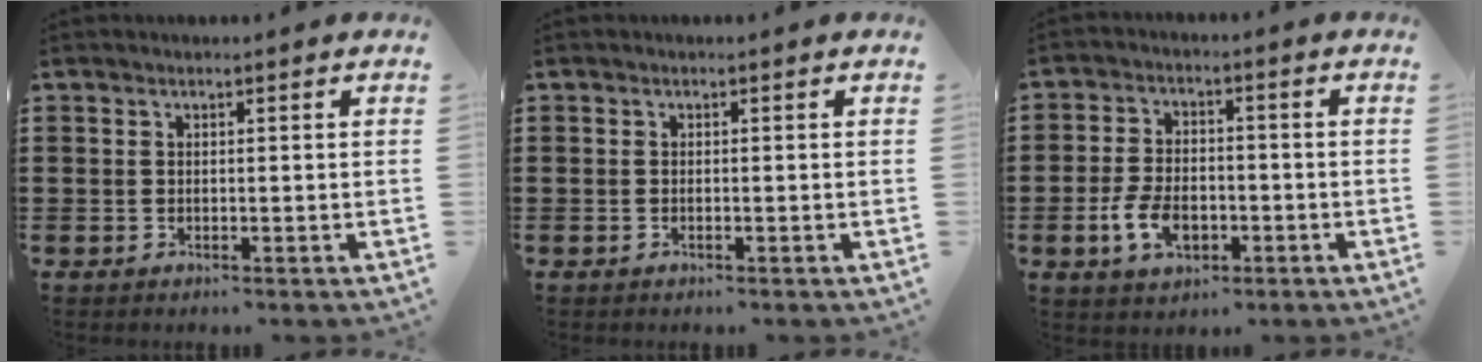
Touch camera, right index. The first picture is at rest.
{"total": 0.0}
{"total": 6.4, "force": [-2.3, 3.7, 4.7], "torque": [-0.107, 0.001, -0.045]}